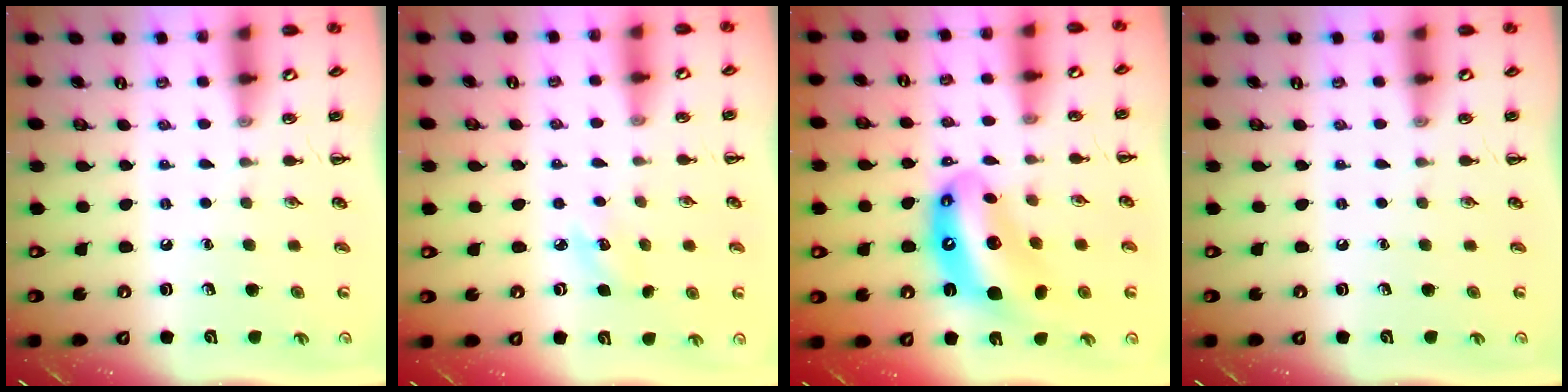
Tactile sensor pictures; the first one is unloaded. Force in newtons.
{"total": 4.5, "press": 4.4, "slide": 1.0}
{"total": 12.9, "press": 12.4, "slide": 3.6}
{"total": 0.0}